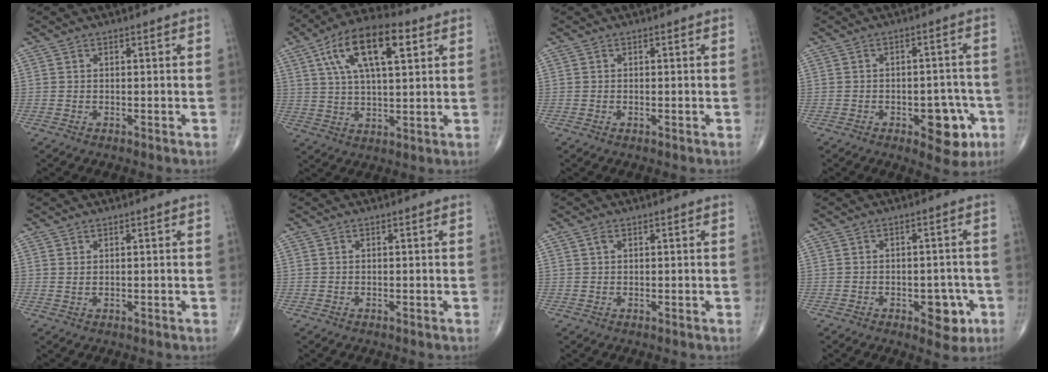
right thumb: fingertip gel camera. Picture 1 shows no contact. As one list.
[{"total": 15.8, "force": [6.2, 6.6, 13.0], "torque": [-0.218, 0.006, 0.103]}, {"total": 0.0}, {"total": 8.6, "force": [-3.4, 4.4, 6.5], "torque": [-0.051, 0.025, -0.037]}, {"total": 0.9, "force": [0.6, 0.2, 0.7], "torque": [-0.014, -0.003, 0.014]}, {"total": 0.0}, {"total": 1.0, "force": [0.5, 0.6, 0.6], "torque": [-0.013, 0.004, 0.009]}, {"total": 6.0, "force": [-2.4, 3.4, 4.3], "torque": [-0.027, 0.014, -0.026]}]